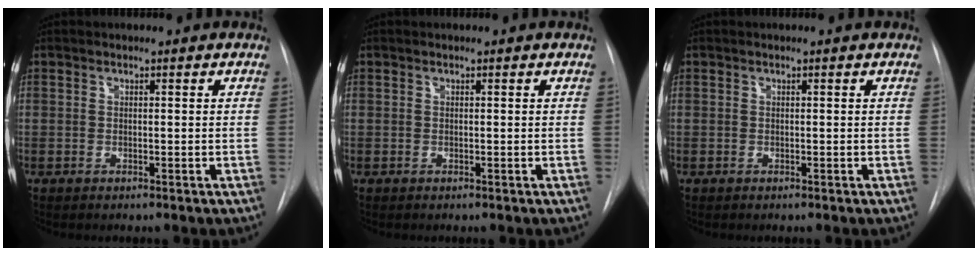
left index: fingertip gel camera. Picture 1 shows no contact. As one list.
[{"total": 0.0}, {"total": 0.0}]